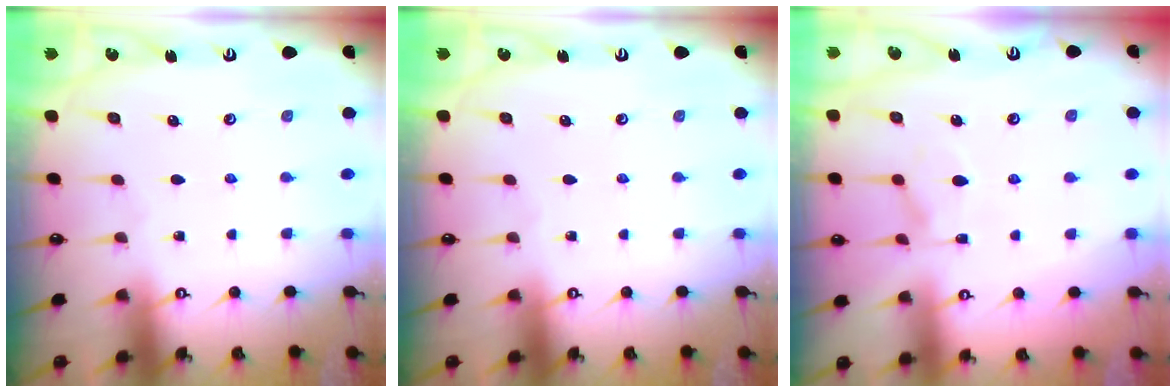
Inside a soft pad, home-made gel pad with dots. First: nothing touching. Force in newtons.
{"total": 0.0}
{"total": 3.7, "press": 3.5, "slide": 1.2}